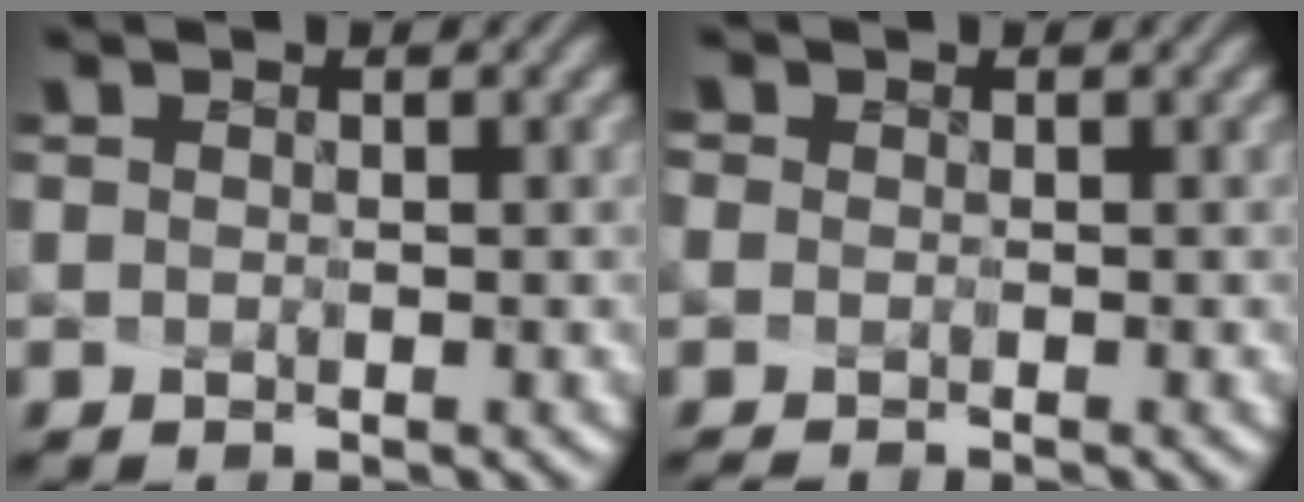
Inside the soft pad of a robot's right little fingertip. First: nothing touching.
{"total": 1.0, "force": [-0.7, 0.6, 0.3], "torque": [-0.024, 0.001, -0.001]}